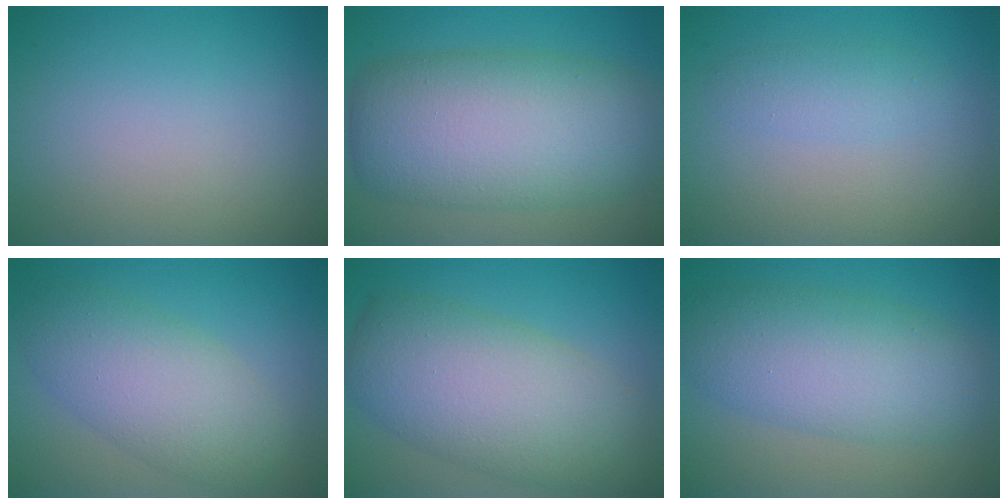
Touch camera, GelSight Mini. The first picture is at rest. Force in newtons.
{"total": 11.0, "press": 11.0, "slide": 0.4}
{"total": 1.6, "press": 1.6, "slide": 0.0}
{"total": 6.1, "press": 6.1, "slide": 0.2}
{"total": 9.3, "press": 9.3, "slide": 0.3}
{"total": 7.3, "press": 7.3, "slide": 0.3}